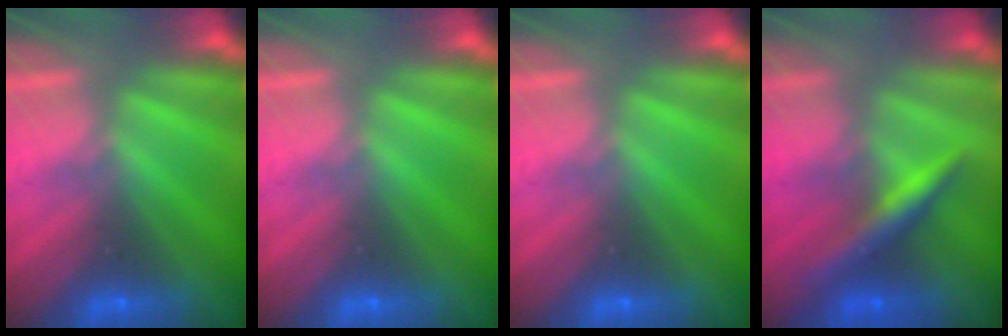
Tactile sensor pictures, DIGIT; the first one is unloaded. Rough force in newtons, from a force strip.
{"total": 0.0}
{"total": 0.0}
{"total": 2.4}